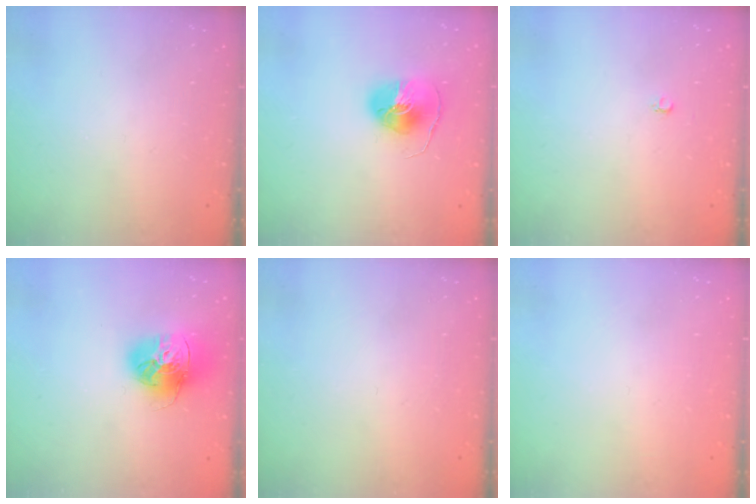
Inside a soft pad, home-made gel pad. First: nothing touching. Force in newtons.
{"total": 9.6, "press": 9.6, "slide": 0.8}
{"total": 2.6, "press": 2.6, "slide": 0.3}
{"total": 18.0, "press": 17.9, "slide": 1.7}
{"total": 0.9, "press": 0.9, "slide": 0.1}
{"total": 0.7, "press": 0.7, "slide": 0.1}